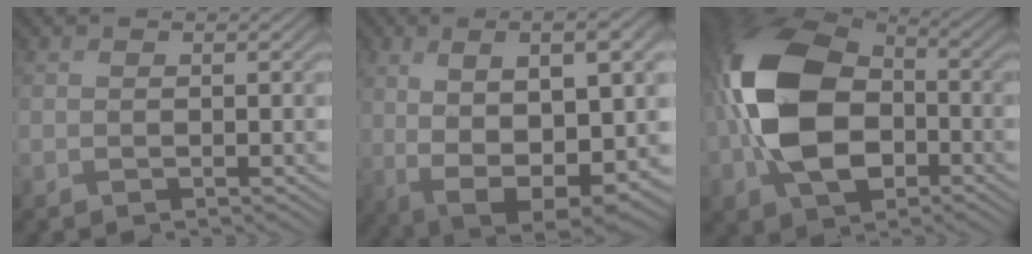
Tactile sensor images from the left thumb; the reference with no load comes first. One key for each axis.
{"total": 14.9, "fx": 1.4, "fy": 6.7, "fz": 13.2, "tx": -0.227, "ty": -0.017, "tz": 0.050}
{"total": 16.0, "fx": -2.3, "fy": 10.9, "fz": 11.5, "tx": -0.271, "ty": -0.011, "tz": -0.058}